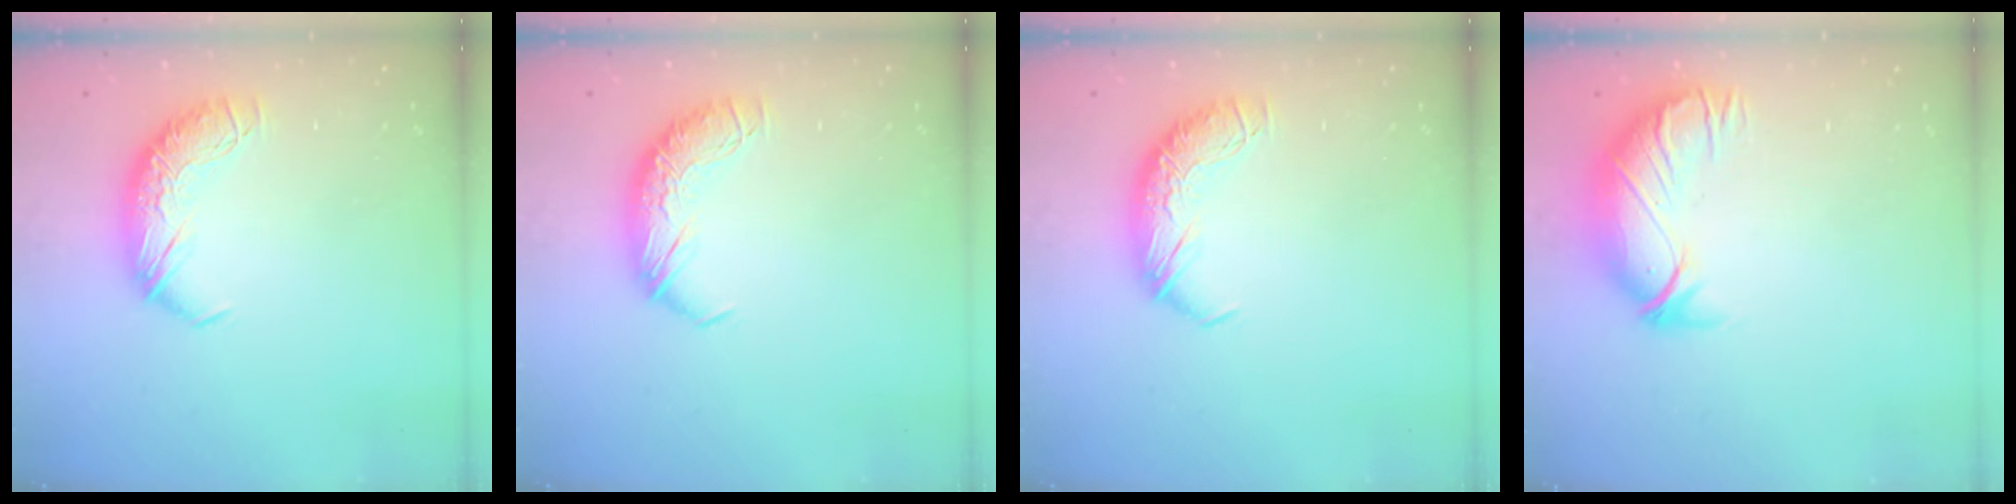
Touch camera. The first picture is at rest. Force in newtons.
{"total": 0.0}
{"total": 0.0}
{"total": 3.0, "press": 0.4, "slide": 2.9}